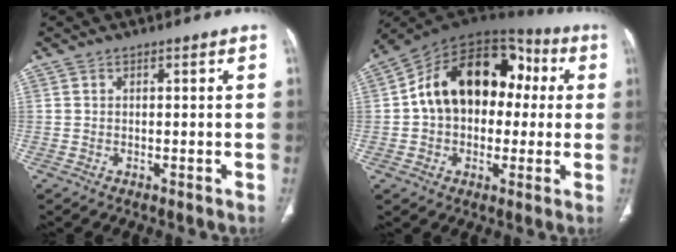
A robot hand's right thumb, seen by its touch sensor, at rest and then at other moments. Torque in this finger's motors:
{"motor_torque": [-0.20, 1.22, 0.47, -0.19, 0.30]}